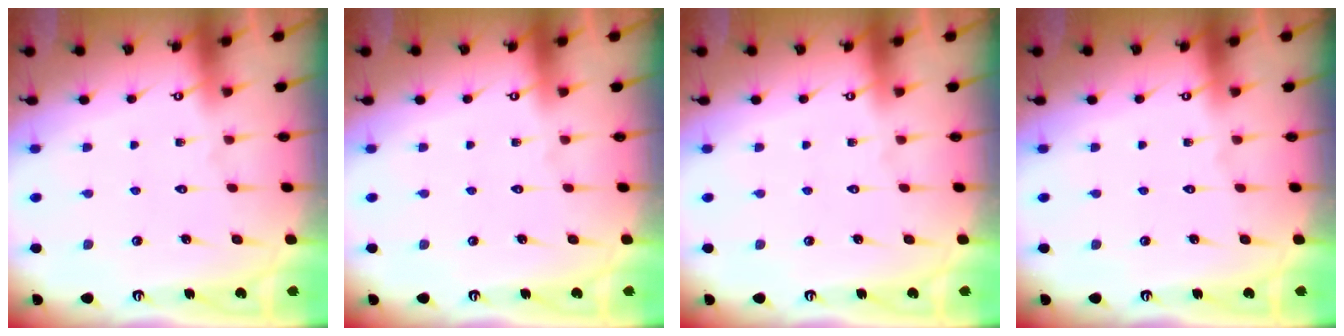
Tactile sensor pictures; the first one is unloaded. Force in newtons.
{"total": 0.0}
{"total": 0.0}
{"total": 0.0}